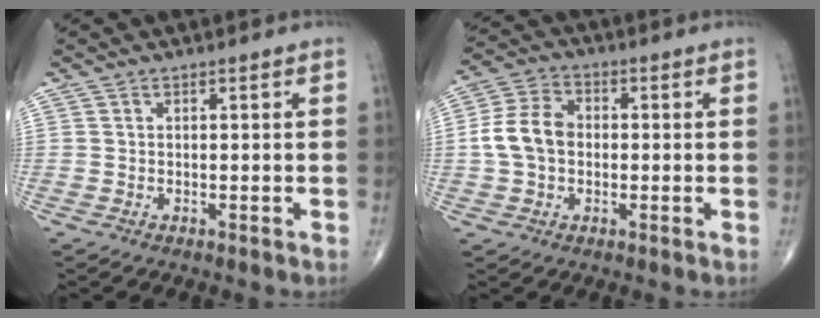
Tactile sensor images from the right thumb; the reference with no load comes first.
{"total": 8.6, "force": [-0.3, 6.4, 5.8], "torque": [-0.110, 0.024, -0.014]}